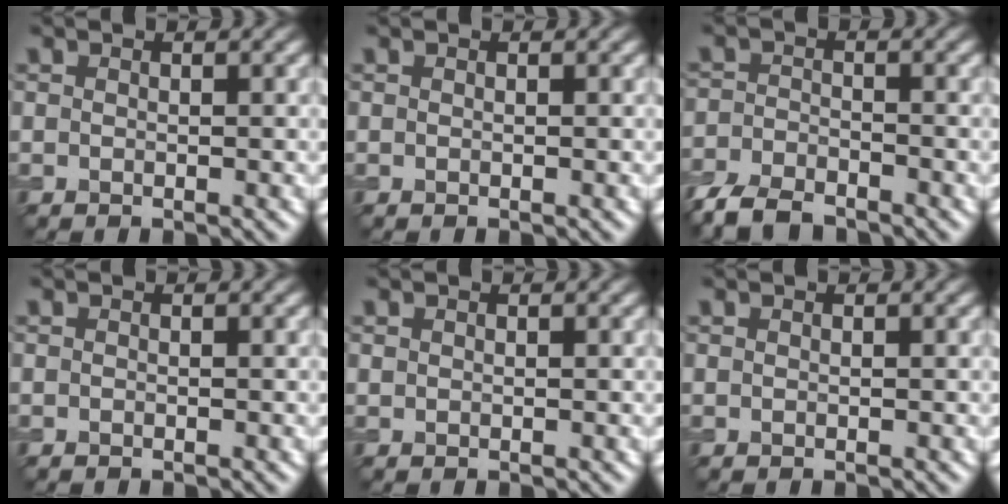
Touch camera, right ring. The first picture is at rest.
{"total": 0.0}
{"total": 5.4, "force": [-4.3, 2.1, 2.4], "torque": [-0.048, -0.012, -0.092]}
{"total": 0.0}
{"total": 0.0}
{"total": 0.0}